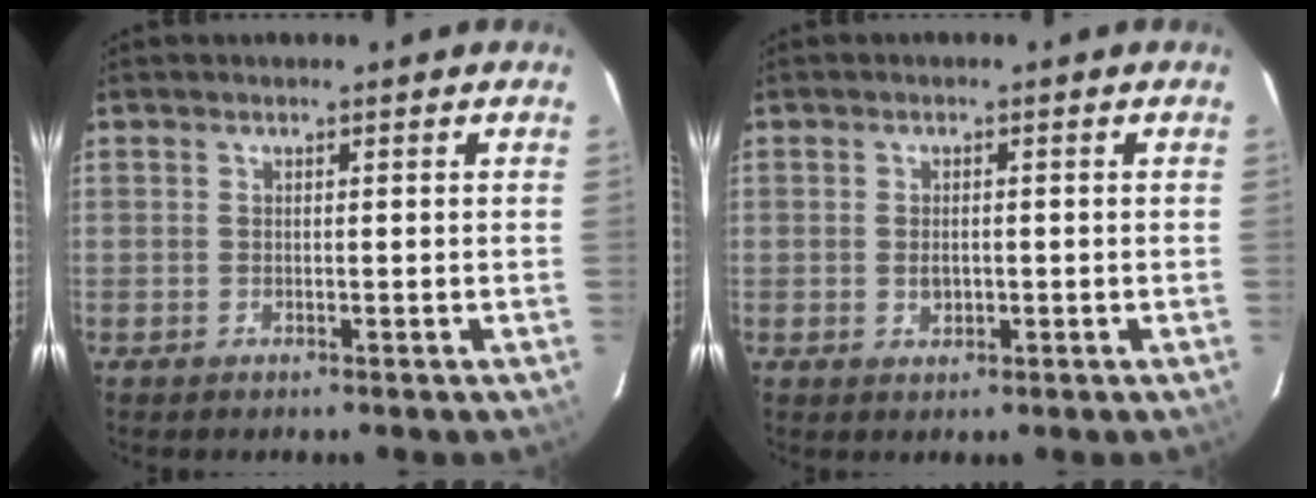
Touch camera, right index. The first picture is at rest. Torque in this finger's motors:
{"motor_torque": [-0.08, 0.14, -0.01, 0.00]}